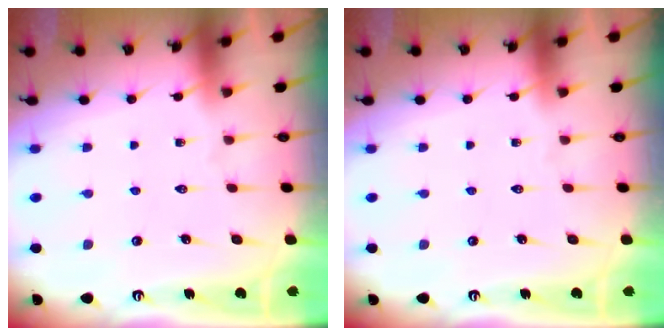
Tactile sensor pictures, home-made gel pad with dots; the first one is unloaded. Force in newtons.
{"total": 0.0}